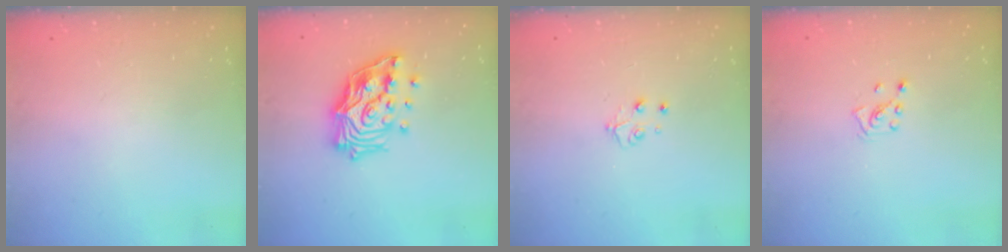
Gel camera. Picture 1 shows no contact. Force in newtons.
{"total": 17.7, "press": 17.6, "slide": 2.0}
{"total": 3.4, "press": 3.4, "slide": 0.4}
{"total": 2.8, "press": 2.8, "slide": 0.2}